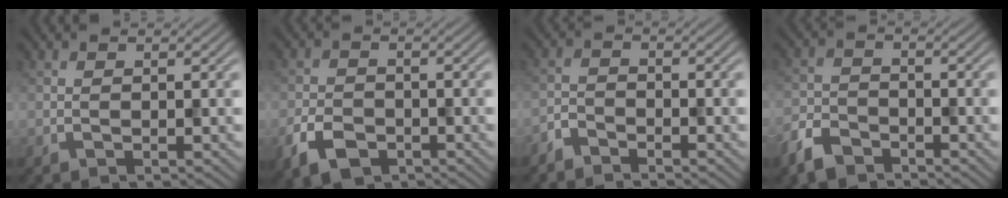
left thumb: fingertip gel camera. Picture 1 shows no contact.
{"total": 5.2, "force": [-2.9, 3.3, 2.8], "torque": [-0.064, -0.009, -0.062]}
{"total": 2.5, "force": [-2.4, 0.6, 0.6], "torque": [-0.013, -0.003, -0.058]}
{"total": 4.9, "force": [-3.9, 2.3, 1.9], "torque": [-0.043, -0.007, -0.090]}